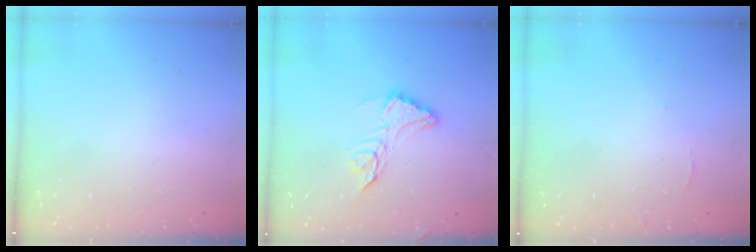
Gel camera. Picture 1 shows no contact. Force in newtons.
{"total": 12.4, "press": 12.4, "slide": 0.8}
{"total": 6.1, "press": 6.1, "slide": 0.4}